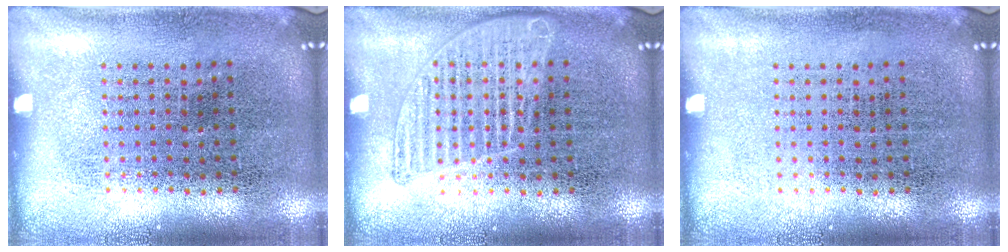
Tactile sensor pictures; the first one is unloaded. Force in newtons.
{"total": 1.8, "press": 1.8, "slide": 0.2}
{"total": 0.0}